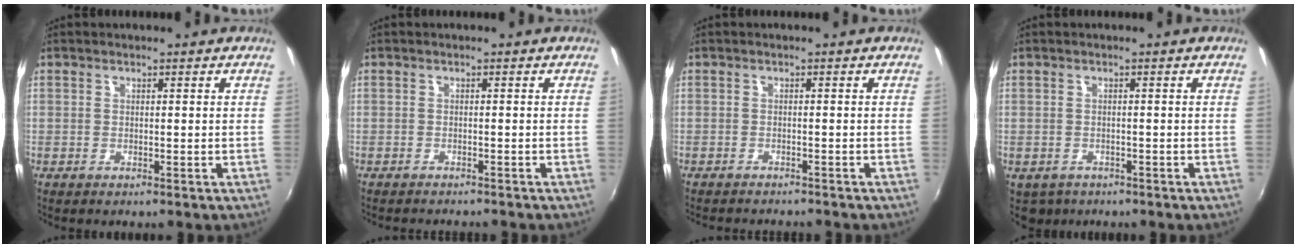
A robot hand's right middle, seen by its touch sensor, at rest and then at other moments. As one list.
[{"total": 3.0, "force": [-2.8, 0.5, 0.9], "torque": [-0.025, -0.014, -0.043]}, {"total": 4.2, "force": [-4.0, 0.7, 1.2], "torque": [-0.035, -0.014, -0.059]}, {"total": 2.8, "force": [-1.5, 2.2, 0.9], "torque": [-0.023, -0.008, -0.017]}]